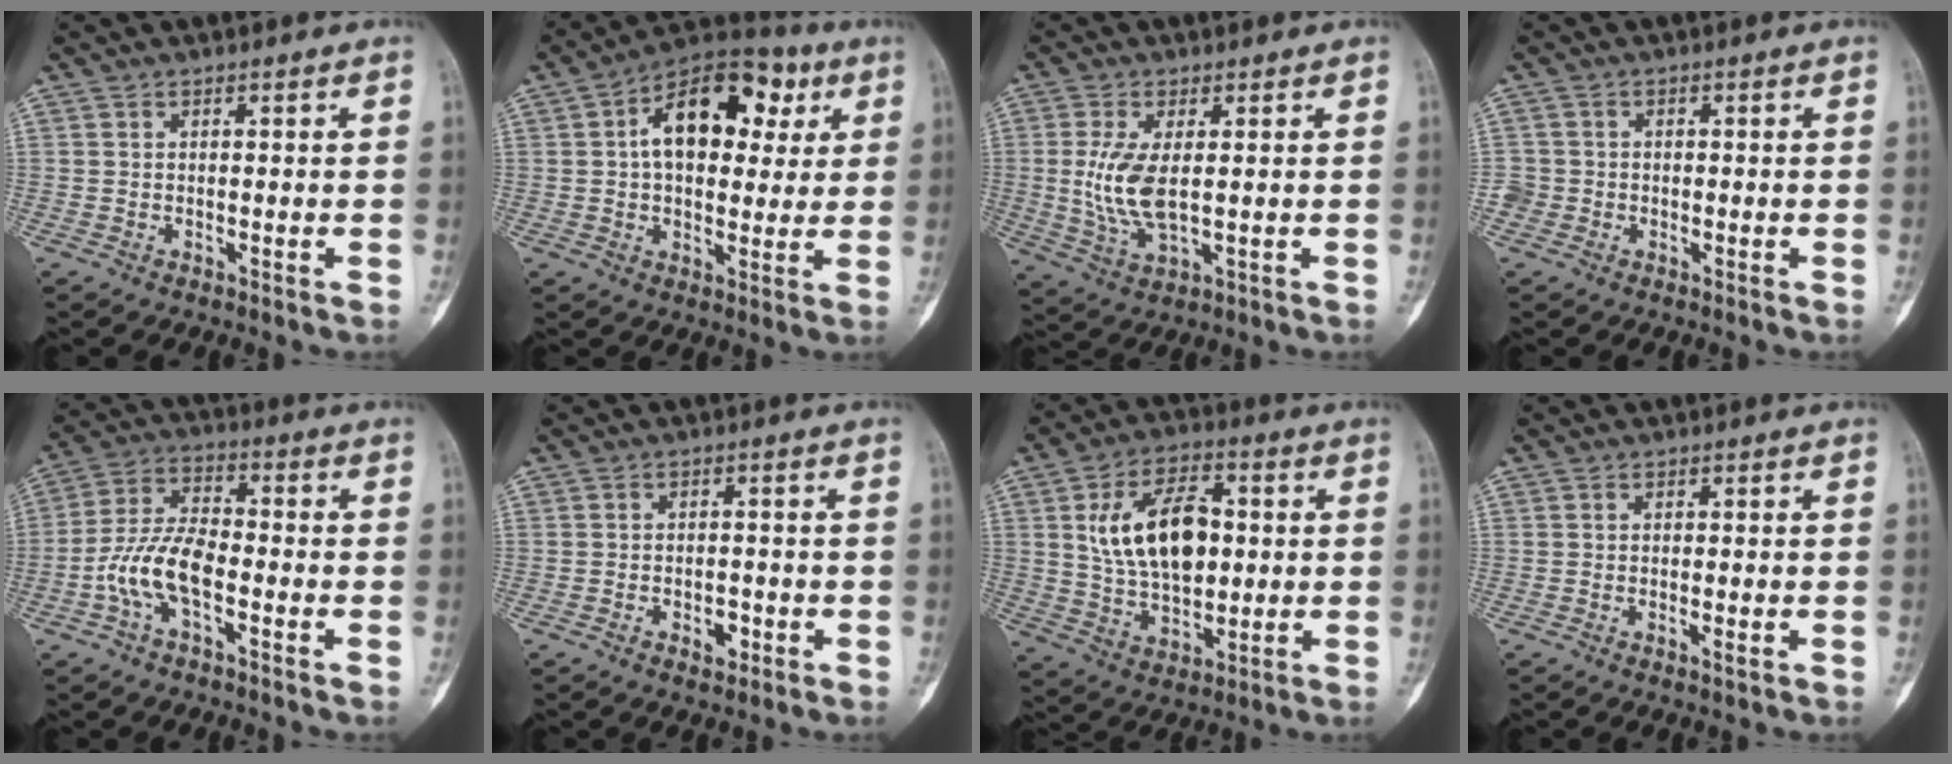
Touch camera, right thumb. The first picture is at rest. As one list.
[{"total": 16.9, "force": [4.5, 10.2, 12.6], "torque": [-0.152, 0.017, 0.060]}, {"total": 8.4, "force": [0.2, 3.5, 7.7], "torque": [-0.171, -0.011, 0.013]}, {"total": 2.7, "force": [-1.2, 2.4, 0.4], "torque": [-0.003, 0.013, -0.028]}, {"total": 10.0, "force": [-3.3, 4.7, 8.2], "torque": [-0.171, 0.035, -0.069]}, {"total": 3.1, "force": [-1.5, 1.9, 2.0], "torque": [-0.018, 0.009, -0.019]}, {"total": 15.9, "force": [2.3, 9.4, 12.6], "torque": [-0.194, 0.002, 0.043]}, {"total": 1.4, "force": [-0.6, 0.3, 1.2], "torque": [-0.017, -0.002, -0.009]}]